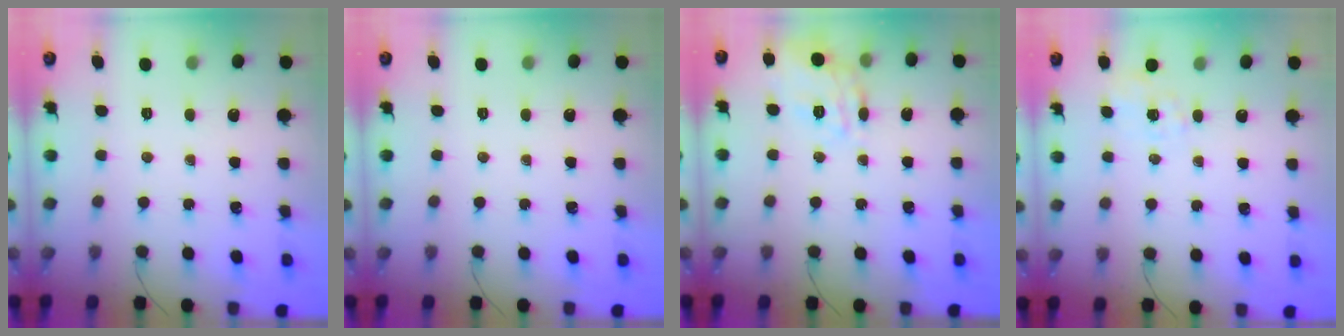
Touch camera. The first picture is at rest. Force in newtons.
{"total": 0.0}
{"total": 14.8, "press": 14.7, "slide": 0.5}
{"total": 2.5, "press": 1.9, "slide": 1.6}